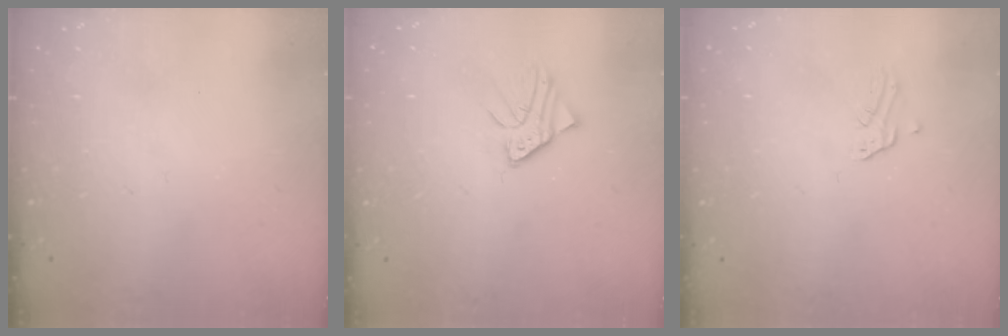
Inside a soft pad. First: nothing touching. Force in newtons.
{"total": 3.3, "press": 3.3, "slide": 0.4}
{"total": 1.4, "press": 1.4, "slide": 0.1}